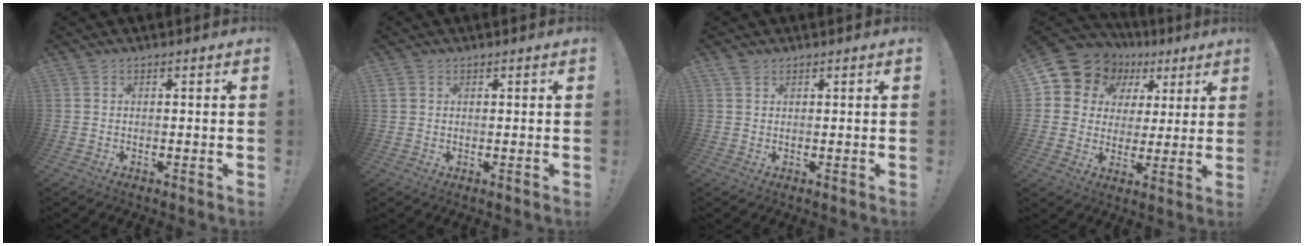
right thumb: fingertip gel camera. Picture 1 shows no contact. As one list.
[{"total": 1.5, "force": [0.8, 1.0, 0.6], "torque": [-0.009, 0.001, 0.015]}, {"total": 1.5, "force": [1.1, 0.8, 0.4], "torque": [-0.016, 0.001, 0.024]}, {"total": 10.9, "force": [5.6, 8.9, 3.1], "torque": [-0.049, -0.041, 0.111]}]